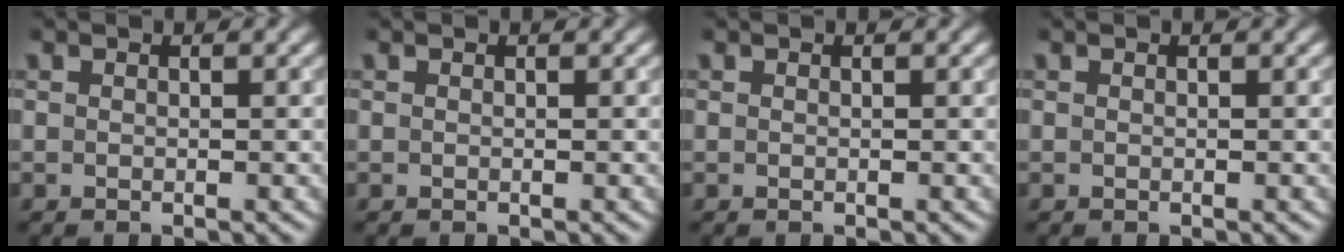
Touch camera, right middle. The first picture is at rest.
{"total": 0.0}
{"total": 0.0}
{"total": 0.0}